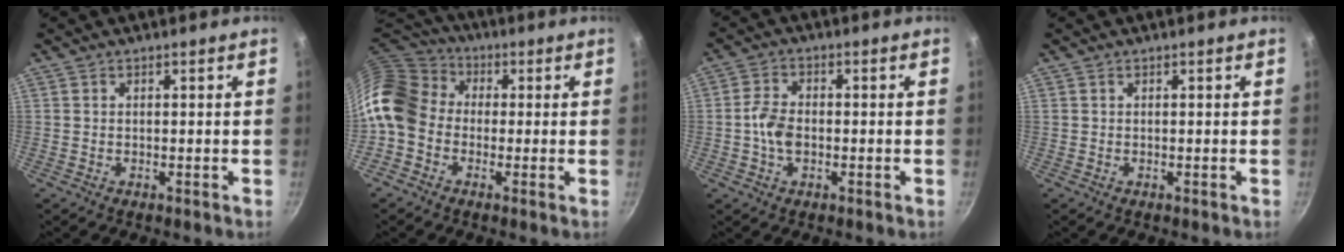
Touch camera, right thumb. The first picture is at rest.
{"total": 15.2, "force": [-0.3, 12.4, 8.8], "torque": [-0.167, 0.038, -0.026]}
{"total": 5.2, "force": [-0.8, 3.3, 3.9], "torque": [-0.079, 0.016, -0.019]}
{"total": 0.0}